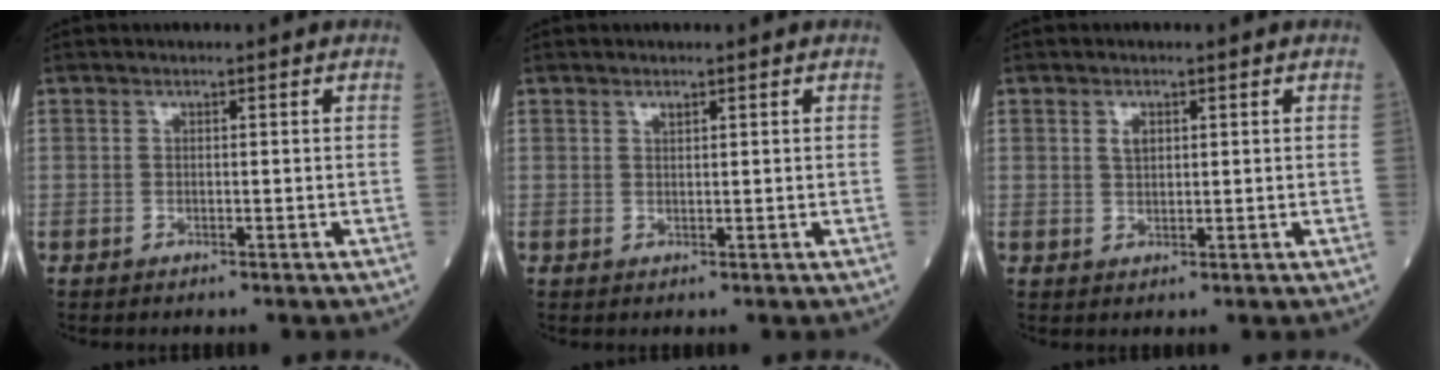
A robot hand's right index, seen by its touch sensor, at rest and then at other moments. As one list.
[{"total": 0.8, "force": [0.6, 0.2, 0.4], "torque": [-0.010, -0.002, 0.010]}, {"total": 1.8, "force": [0.7, 1.0, 1.3], "torque": [-0.022, 0.003, 0.014]}]